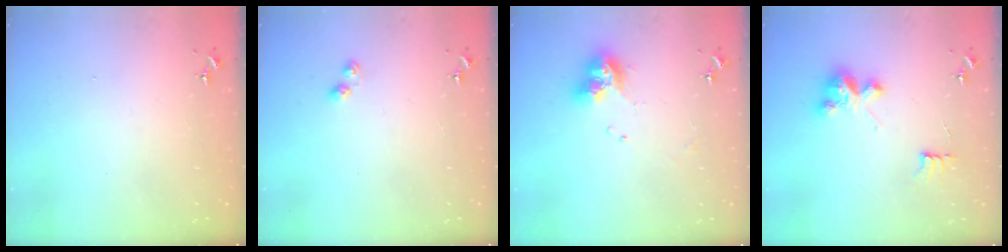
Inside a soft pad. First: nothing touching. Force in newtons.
{"total": 3.0, "press": 3.0, "slide": 0.3}
{"total": 11.2, "press": 11.1, "slide": 1.1}
{"total": 9.0, "press": 9.0, "slide": 0.3}